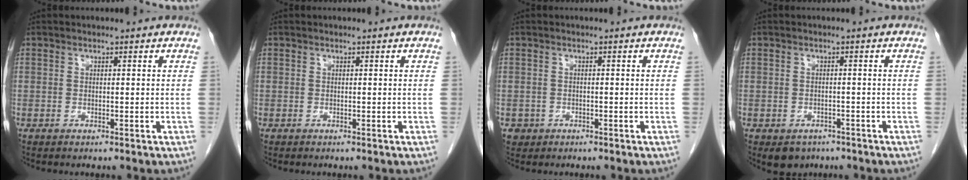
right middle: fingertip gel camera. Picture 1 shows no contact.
{"total": 0.0}
{"total": 1.5, "force": [-0.7, 1.3, 0.0], "torque": [-0.004, 0.006, -0.008]}
{"total": 3.6, "force": [-2.5, 2.5, 0.8], "torque": [-0.009, 0.002, -0.031]}